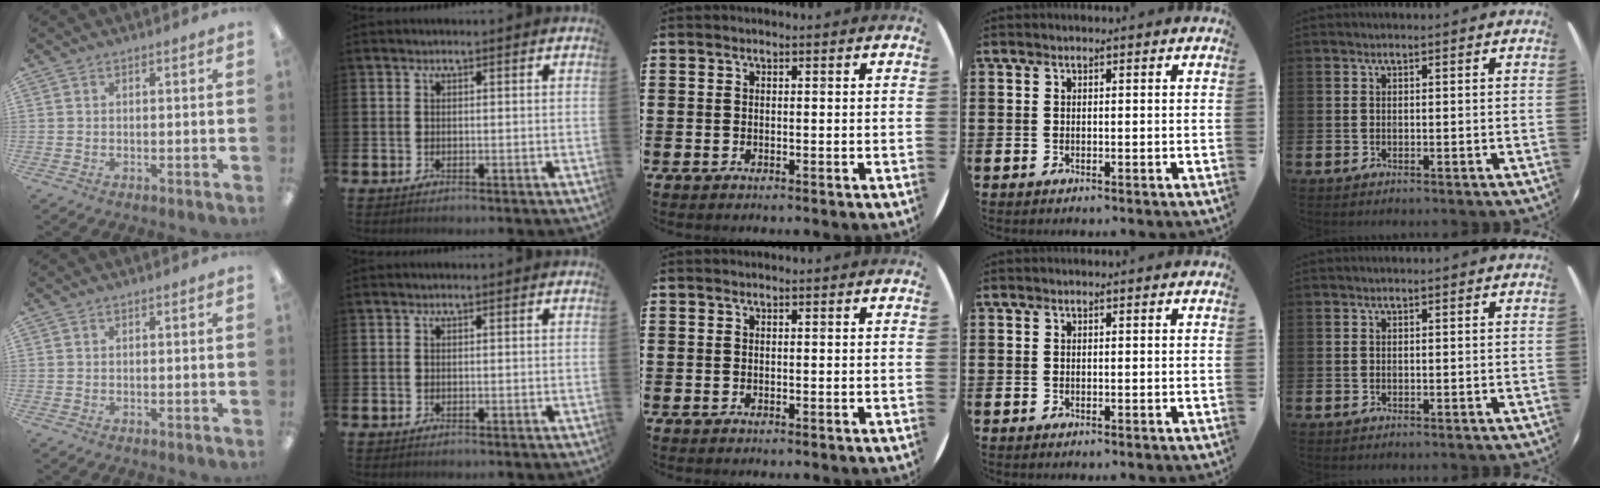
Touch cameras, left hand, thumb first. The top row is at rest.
{}